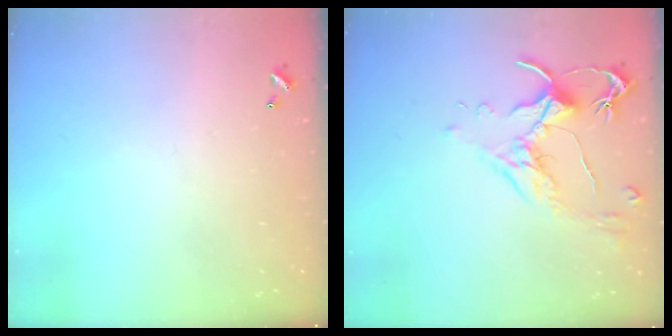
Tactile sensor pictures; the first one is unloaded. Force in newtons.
{"total": 1.4, "press": 1.3, "slide": 0.6}